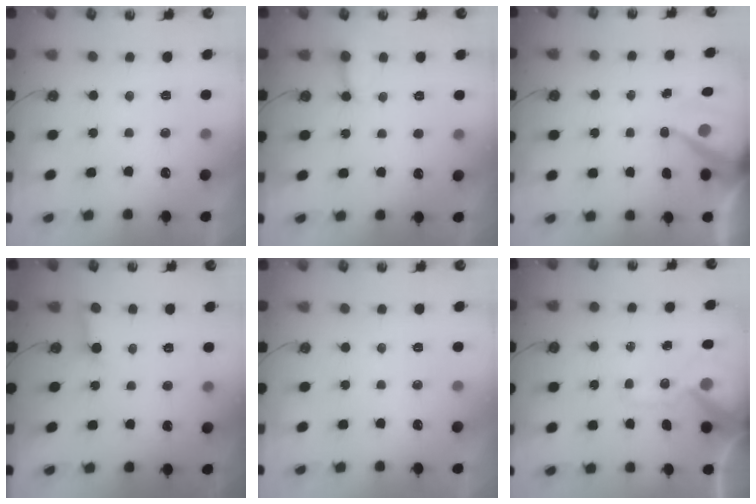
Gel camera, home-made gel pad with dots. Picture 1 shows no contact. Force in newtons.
{"total": 3.8, "press": 3.7, "slide": 0.7}
{"total": 8.4, "press": 8.3, "slide": 0.9}
{"total": 2.6, "press": 2.5, "slide": 0.3}
{"total": 0.0}
{"total": 13.6, "press": 13.5, "slide": 1.9}